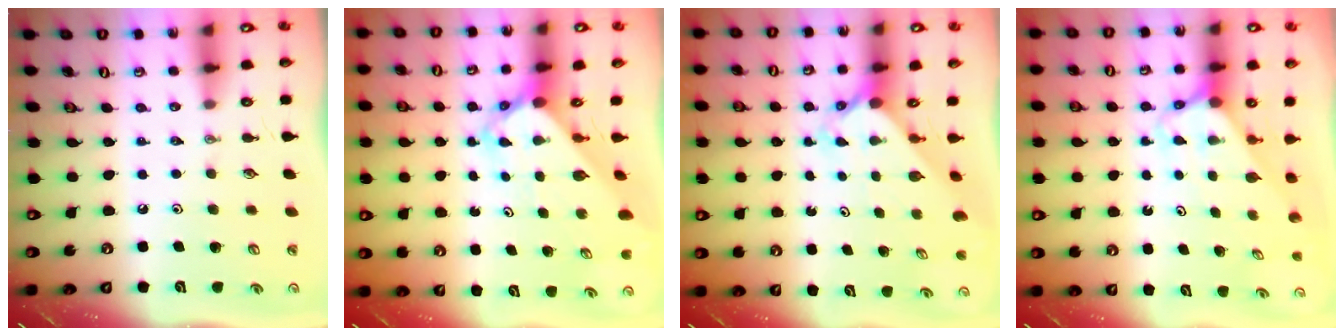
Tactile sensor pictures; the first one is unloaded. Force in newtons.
{"total": 3.5, "press": 3.5, "slide": 0.2}
{"total": 2.4, "press": 2.4, "slide": 0.2}
{"total": 2.7, "press": 2.7, "slide": 0.1}